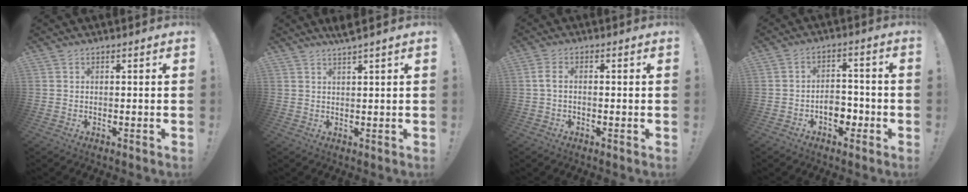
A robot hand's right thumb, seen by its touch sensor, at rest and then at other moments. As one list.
[{"total": 2.9, "force": [2.3, -0.6, 1.8], "torque": [-0.045, -0.005, 0.040]}, {"total": 2.1, "force": [-0.5, 0.8, 1.9], "torque": [-0.035, 0.009, -0.009]}, {"total": 6.9, "force": [-2.5, 5.0, 4.0], "torque": [-0.062, 0.013, -0.043]}]